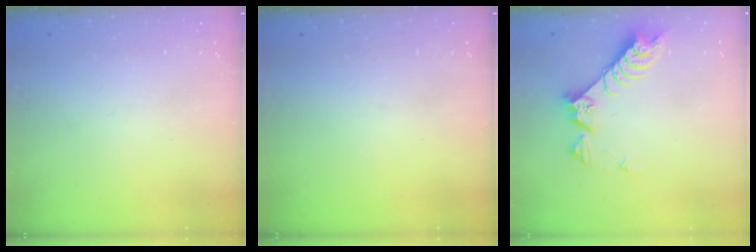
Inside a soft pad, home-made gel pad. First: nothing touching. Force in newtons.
{"total": 0.0}
{"total": 8.6, "press": 8.6, "slide": 0.3}